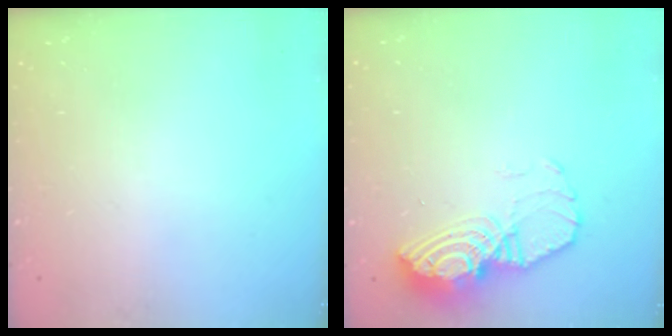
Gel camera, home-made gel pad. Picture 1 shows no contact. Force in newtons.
{"total": 11.9, "press": 11.9, "slide": 1.1}